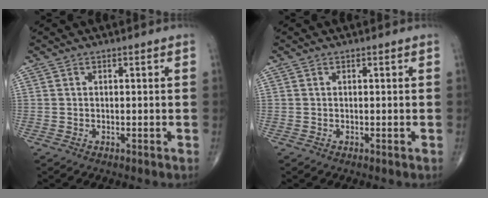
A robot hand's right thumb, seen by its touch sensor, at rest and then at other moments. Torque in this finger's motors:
{"motor_torque": [0.05, -0.09, -0.17, -0.25, 0.02]}